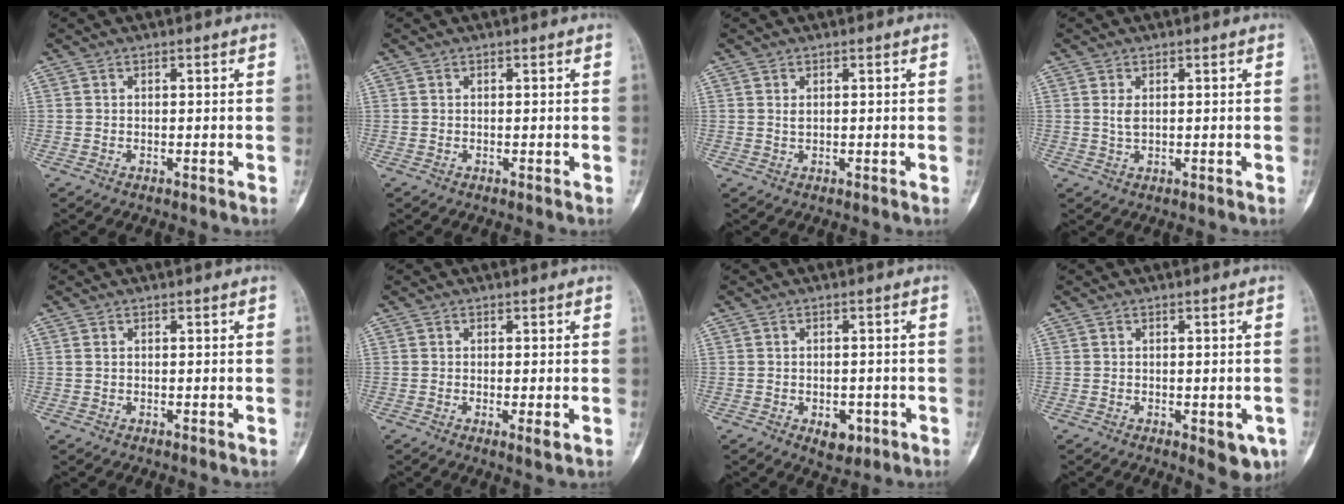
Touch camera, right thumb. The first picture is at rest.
{"total": 0.0}
{"total": 0.8, "force": [0.3, 0.5, 0.6], "torque": [-0.010, 0.000, 0.008]}
{"total": 1.9, "force": [0.5, 1.0, 1.5], "torque": [-0.031, 0.000, 0.014]}
{"total": 0.6, "force": [0.2, 0.4, 0.4], "torque": [-0.009, 0.002, 0.004]}
{"total": 2.0, "force": [-0.4, 0.4, 1.9], "torque": [-0.034, -0.007, -0.009]}
{"total": 4.4, "force": [-1.8, 2.8, 2.9], "torque": [-0.020, 0.009, -0.015]}
{"total": 5.0, "force": [-1.7, 2.3, 4.1], "torque": [-0.026, -0.002, -0.015]}